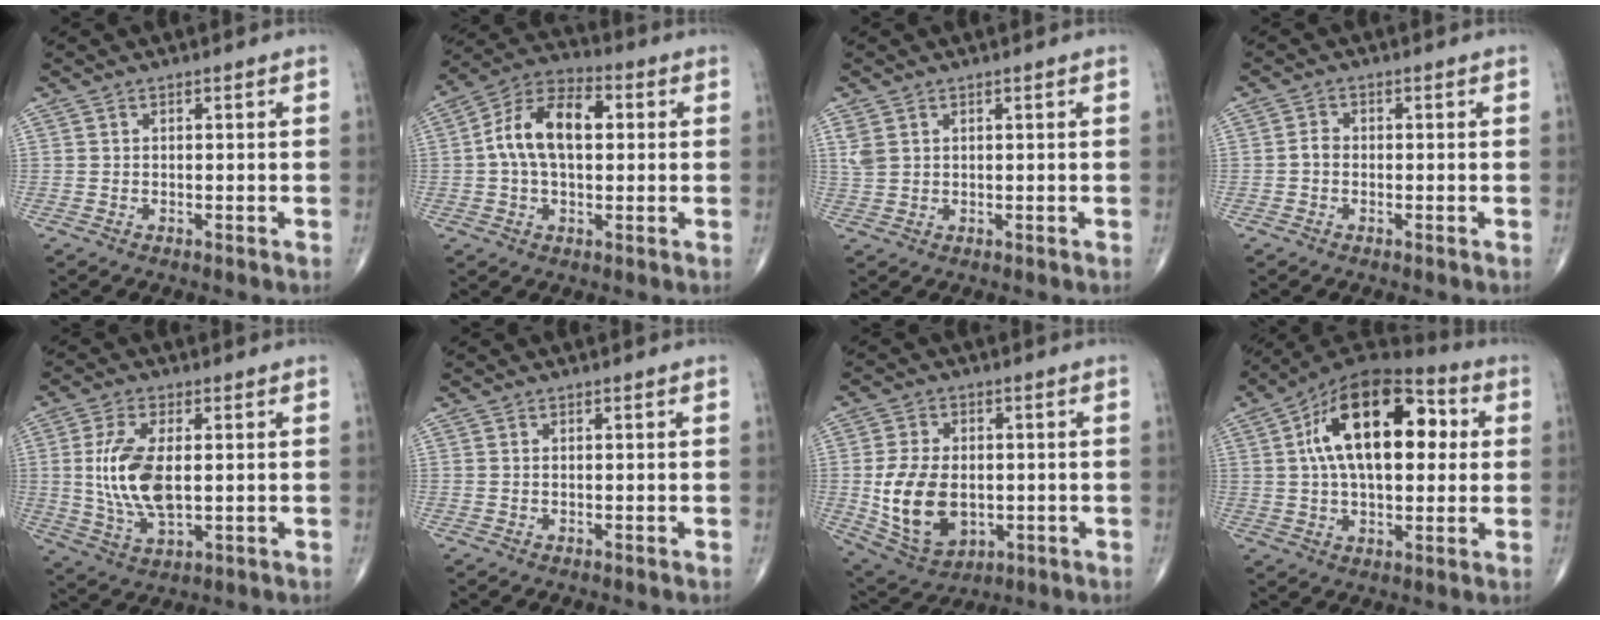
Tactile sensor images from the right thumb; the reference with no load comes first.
{"total": 13.0, "force": [1.5, 7.5, 10.5], "torque": [-0.184, 0.032, 0.015]}
{"total": 2.4, "force": [1.1, 1.6, 1.4], "torque": [-0.035, 0.003, 0.033]}
{"total": 1.7, "force": [-0.4, 1.3, 1.0], "torque": [-0.013, 0.004, -0.013]}
{"total": 11.9, "force": [0.7, 5.6, 10.4], "torque": [-0.217, -0.011, 0.021]}
{"total": 0.0}
{"total": 14.0, "force": [-1.2, 9.3, 10.4], "torque": [-0.178, -0.003, -0.002]}
{"total": 21.6, "force": [4.4, 11.3, 17.8], "torque": [-0.270, 0.021, 0.059]}